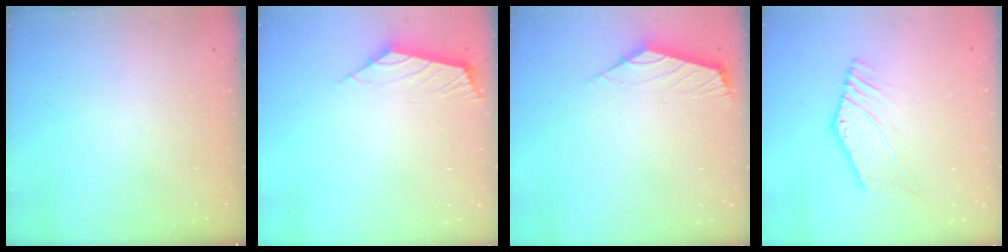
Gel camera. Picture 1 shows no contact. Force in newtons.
{"total": 2.9, "press": 2.8, "slide": 0.7}
{"total": 2.7, "press": 2.6, "slide": 0.6}
{"total": 1.5, "press": 1.2, "slide": 0.9}